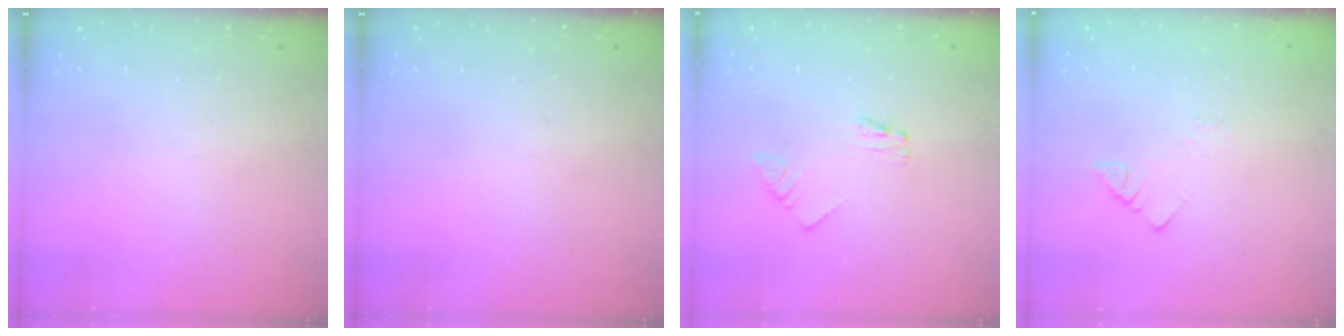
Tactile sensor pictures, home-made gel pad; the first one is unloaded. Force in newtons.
{"total": 0.0}
{"total": 1.6, "press": 1.6, "slide": 0.2}
{"total": 1.5, "press": 1.5, "slide": 0.3}